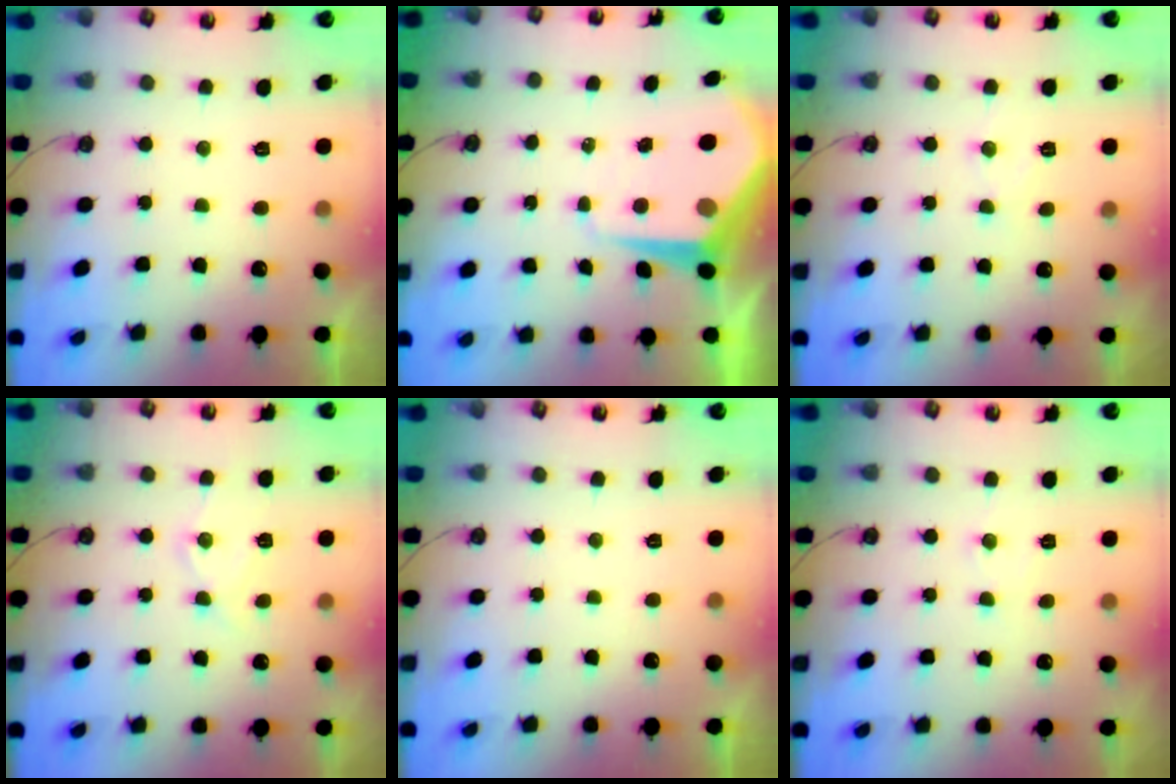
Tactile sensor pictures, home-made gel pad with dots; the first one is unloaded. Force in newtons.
{"total": 8.6, "press": 8.6, "slide": 0.8}
{"total": 6.5, "press": 6.5, "slide": 0.5}
{"total": 9.8, "press": 9.7, "slide": 0.8}
{"total": 0.0}
{"total": 5.6, "press": 5.5, "slide": 0.8}